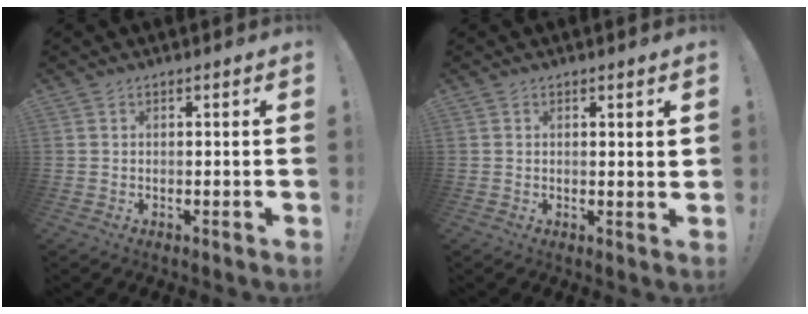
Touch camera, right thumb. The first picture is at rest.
{"total": 1.7, "force": [1.0, 0.3, 1.4], "torque": [-0.005, -0.007, 0.012]}